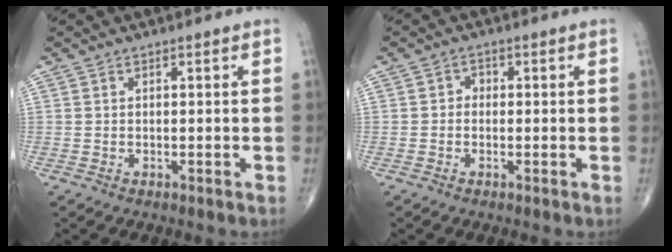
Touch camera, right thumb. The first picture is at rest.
{"total": 1.4, "force": [-0.3, 1.2, 0.7], "torque": [0.003, 0.006, -0.010]}